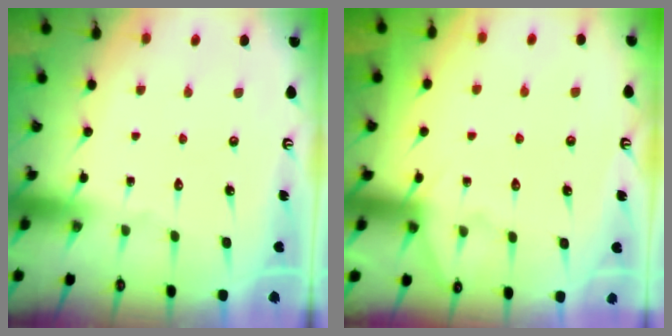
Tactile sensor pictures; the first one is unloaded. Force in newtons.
{"total": 4.7, "press": 4.7, "slide": 0.6}